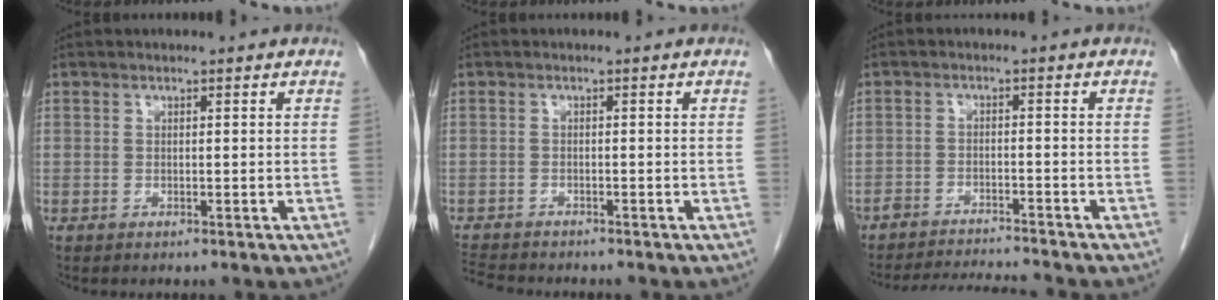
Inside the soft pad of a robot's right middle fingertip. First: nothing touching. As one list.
[{"total": 4.7, "force": [-4.5, 0.6, 1.2], "torque": [-0.026, -0.015, -0.077]}, {"total": 8.4, "force": [-8.2, 0.0, 1.8], "torque": [-0.020, -0.003, -0.130]}]